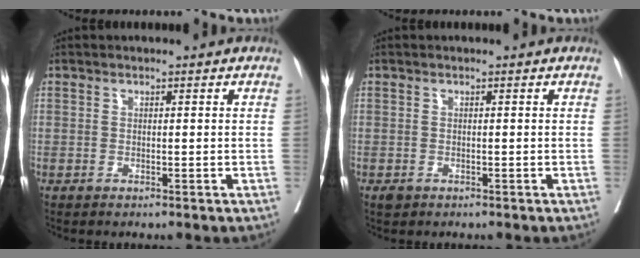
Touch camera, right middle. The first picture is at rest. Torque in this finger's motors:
{"motor_torque": [0.25, -0.19, 0.00, 0.00]}